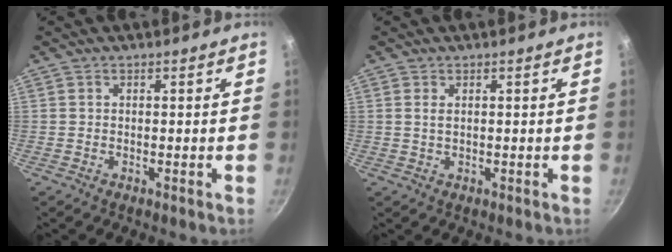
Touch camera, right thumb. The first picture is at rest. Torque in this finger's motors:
{"motor_torque": [-0.68, 0.06, 0.24, -0.25, -0.06]}